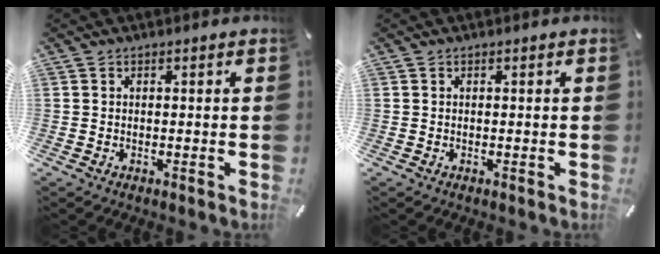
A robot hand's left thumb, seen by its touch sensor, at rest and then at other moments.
{"total": 0.0}